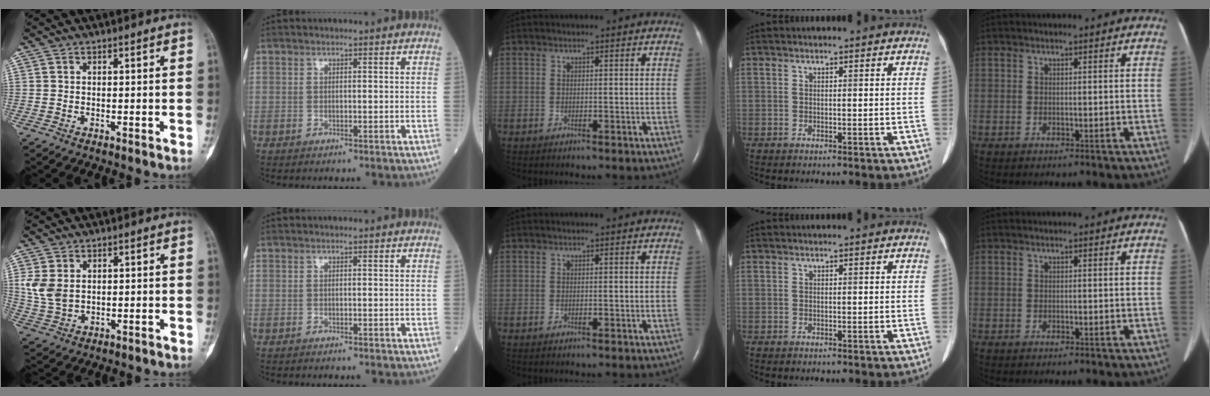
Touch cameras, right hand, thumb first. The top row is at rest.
{"thumb": {"total": 5.6, "force": [1.0, 4.0, 3.8], "torque": [-0.076, -0.002, 0.029]}, "index": {"total": 1.3, "force": [-1.1, 0.0, 0.5], "torque": [-0.004, 0.001, -0.016]}}